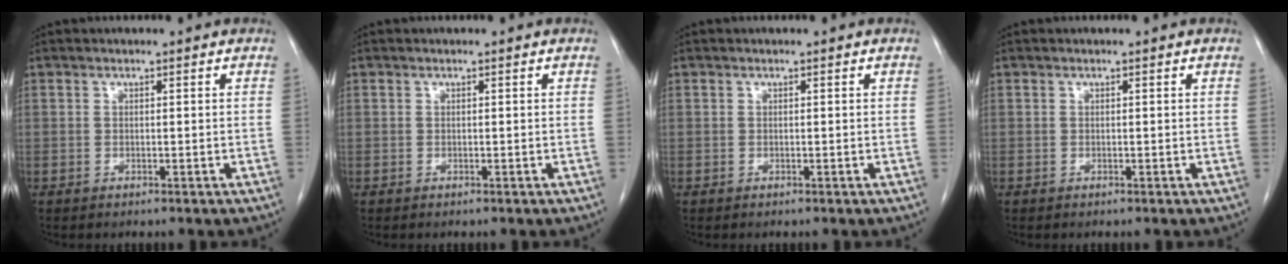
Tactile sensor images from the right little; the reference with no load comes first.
{"total": 0.0}
{"total": 0.0}
{"total": 0.0}